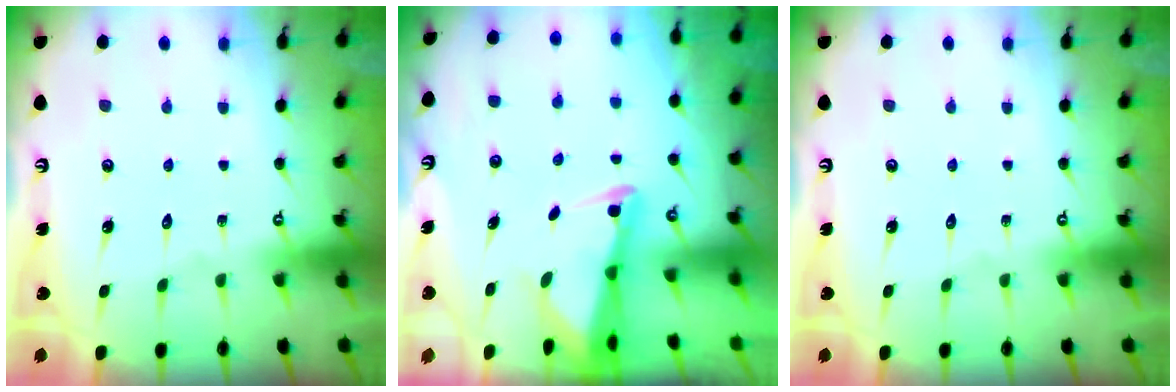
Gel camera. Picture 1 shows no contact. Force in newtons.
{"total": 3.6, "press": 3.5, "slide": 0.9}
{"total": 0.0}